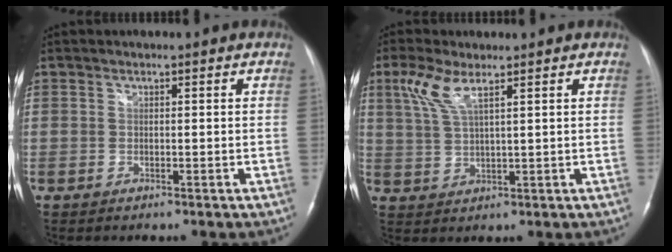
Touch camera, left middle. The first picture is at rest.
{"total": 5.3, "force": [3.0, 0.9, 4.3], "torque": [-0.106, 0.011, 0.067]}